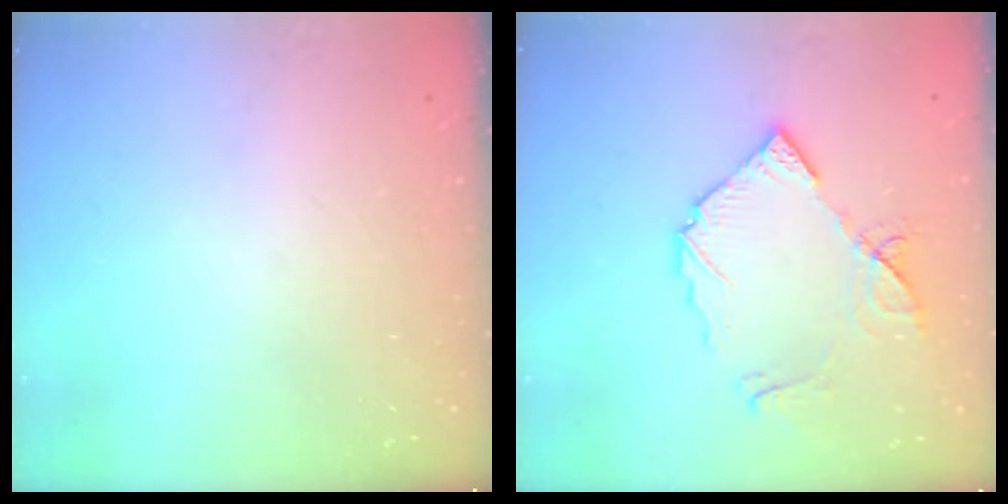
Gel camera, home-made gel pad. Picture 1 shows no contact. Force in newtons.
{"total": 11.8, "press": 11.7, "slide": 1.2}